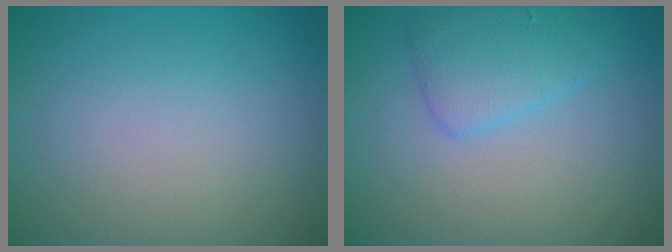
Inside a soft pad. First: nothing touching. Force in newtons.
{"total": 2.8, "press": 2.8, "slide": 0.3}